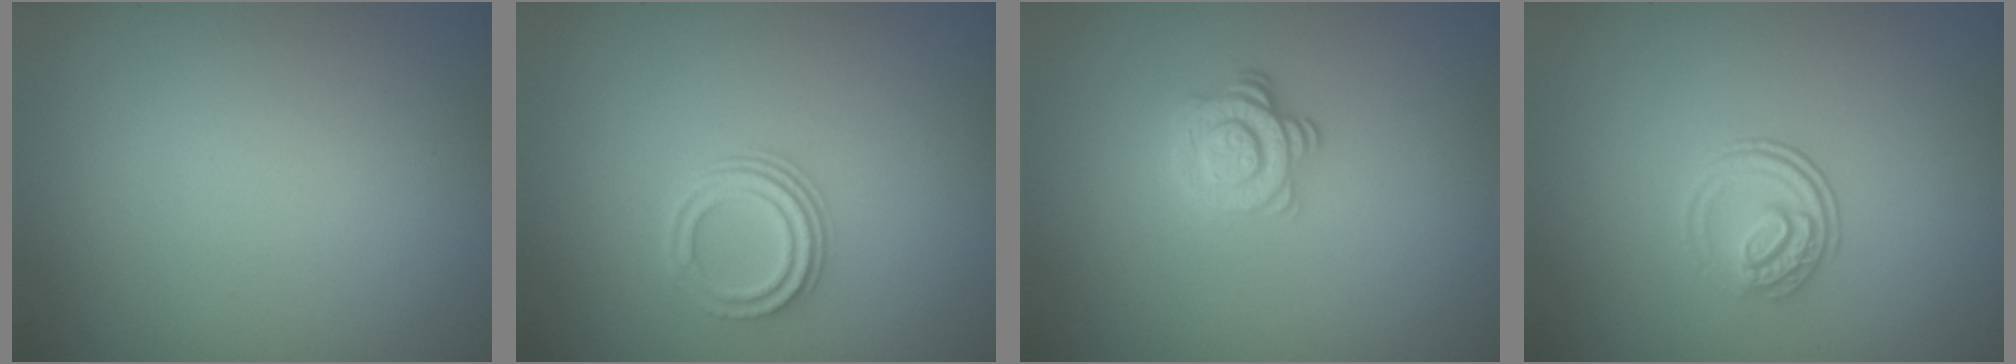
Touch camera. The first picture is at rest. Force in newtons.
{"total": 2.5, "press": 2.1, "slide": 1.4}
{"total": 2.9, "press": 2.5, "slide": 1.6}
{"total": 2.3, "press": 1.7, "slide": 1.5}